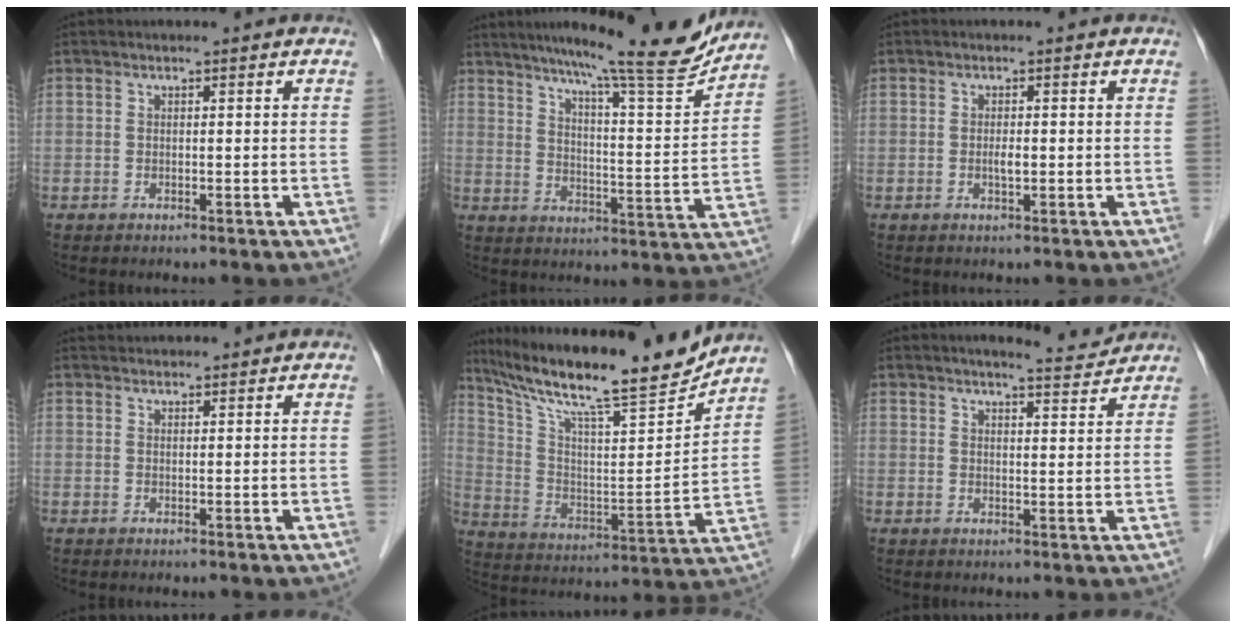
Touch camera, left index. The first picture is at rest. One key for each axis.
{"total": 17.6, "fx": 15.5, "fy": -0.2, "fz": 8.3, "tx": -0.123, "ty": -0.035, "tz": 0.213}
{"total": 1.1, "fx": -0.4, "fy": 0.2, "fz": 1.0, "tx": -0.018, "ty": -0.005, "tz": -0.007}
{"total": 4.4, "fx": 4.2, "fy": 0.8, "fz": 0.8, "tx": -0.010, "ty": 0.031, "tz": 0.057}
{"total": 21.3, "fx": 18.4, "fy": 1.0, "fz": 10.7, "tx": -0.196, "ty": -0.018, "tz": 0.297}
{"total": 4.4, "fx": 4.3, "fy": -0.1, "fz": 0.7, "tx": -0.021, "ty": -0.013, "tz": 0.054}